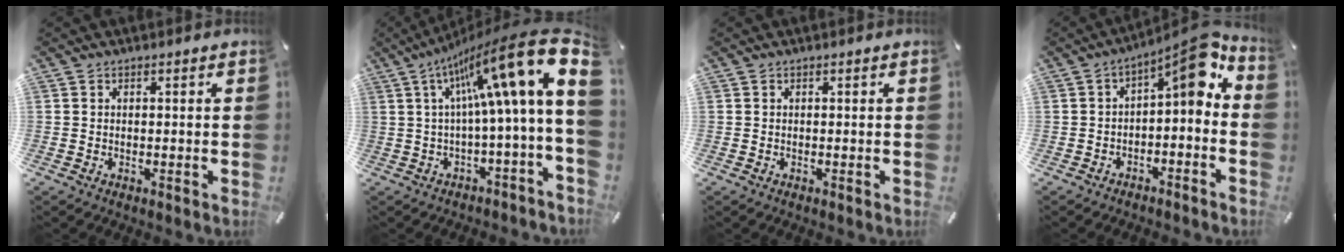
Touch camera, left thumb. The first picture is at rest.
{"total": 23.3, "force": [9.4, 3.9, 21.0], "torque": [-0.342, -0.074, 0.153]}
{"total": 0.0}
{"total": 9.0, "force": [2.8, 3.6, 7.8], "torque": [-0.102, -0.032, 0.039]}